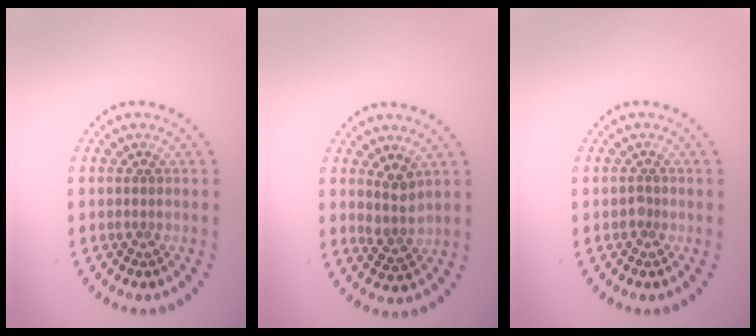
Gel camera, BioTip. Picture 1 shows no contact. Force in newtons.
{"total": 2.2, "press": 1.8, "slide": 1.2}
{"total": 0.8, "press": 0.5, "slide": 0.5}